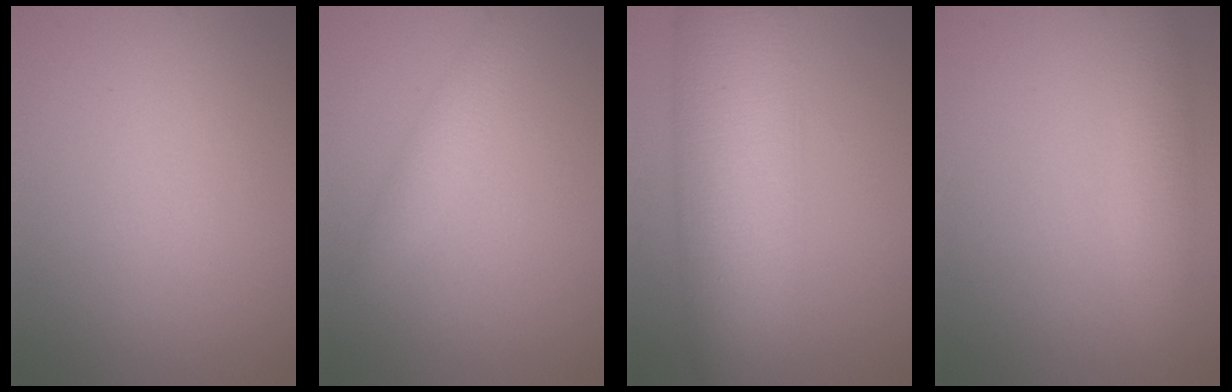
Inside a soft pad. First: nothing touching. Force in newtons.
{"total": 1.7, "press": 1.7, "slide": 0.1}
{"total": 10.8, "press": 10.8, "slide": 0.2}
{"total": 2.8, "press": 2.8, "slide": 0.0}